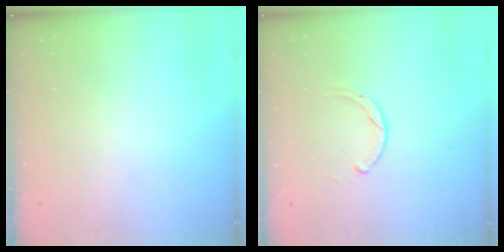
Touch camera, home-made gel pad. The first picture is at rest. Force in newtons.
{"total": 1.8, "press": 1.8, "slide": 0.2}